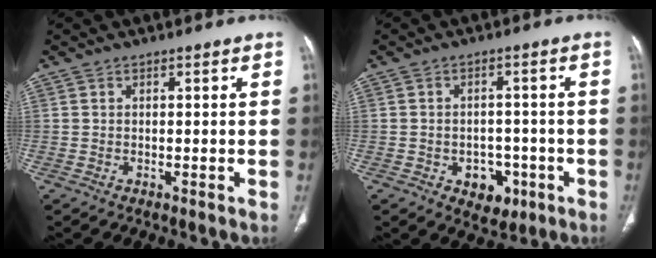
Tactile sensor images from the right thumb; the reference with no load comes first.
{"total": 6.2, "force": [-2.5, 4.6, 3.3], "torque": [-0.016, 0.018, -0.025]}